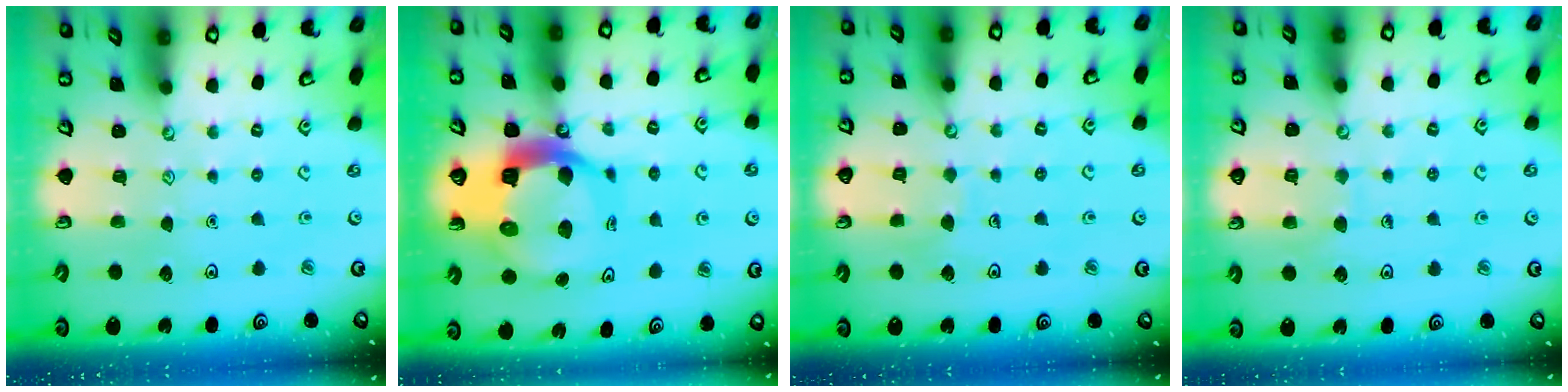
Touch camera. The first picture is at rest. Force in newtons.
{"total": 14.9, "press": 14.8, "slide": 1.8}
{"total": 5.2, "press": 5.2, "slide": 0.3}
{"total": 6.4, "press": 6.4, "slide": 0.4}